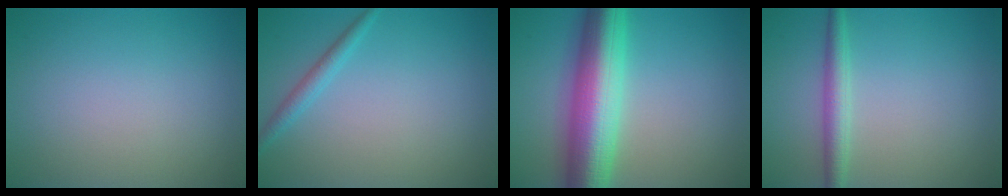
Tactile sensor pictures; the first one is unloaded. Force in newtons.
{"total": 1.5, "press": 1.5, "slide": 0.0}
{"total": 10.1, "press": 10.1, "slide": 0.2}
{"total": 2.4, "press": 2.4, "slide": 0.0}